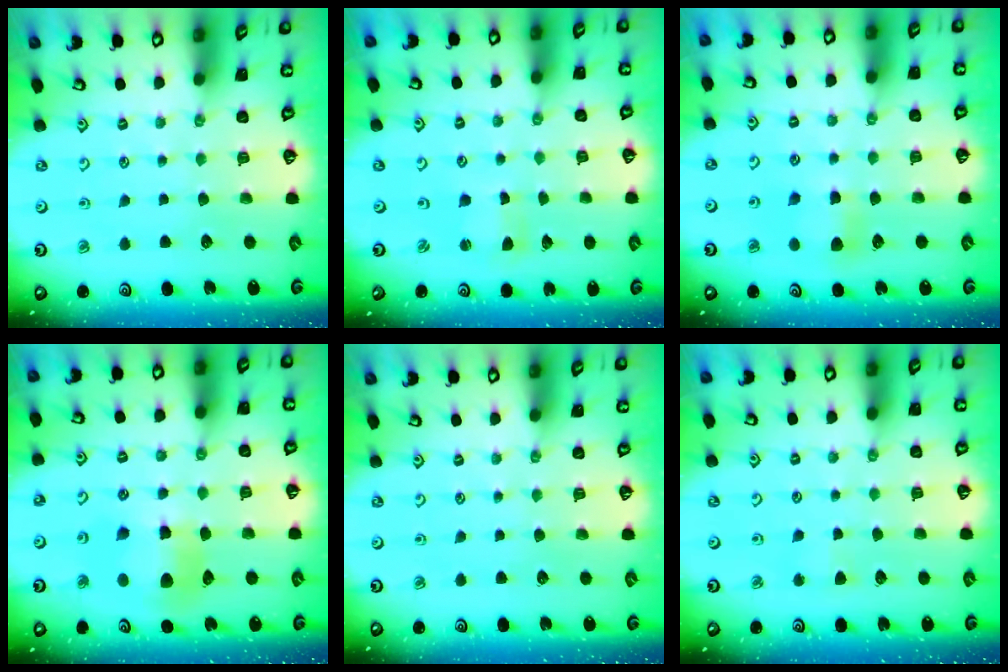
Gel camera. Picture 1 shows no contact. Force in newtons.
{"total": 1.7, "press": 1.7, "slide": 0.3}
{"total": 6.5, "press": 6.5, "slide": 0.9}
{"total": 9.7, "press": 9.6, "slide": 1.3}
{"total": 0.0}
{"total": 1.9, "press": 1.9, "slide": 0.5}